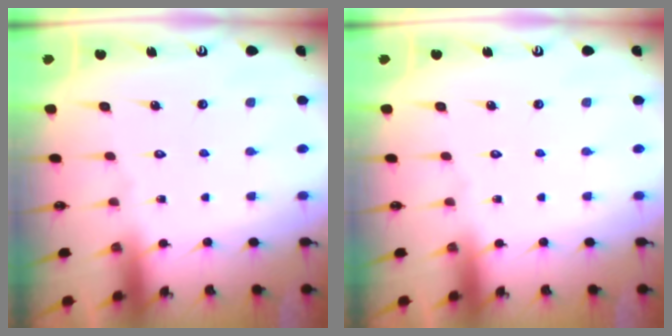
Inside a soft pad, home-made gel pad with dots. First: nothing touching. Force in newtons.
{"total": 0.0}